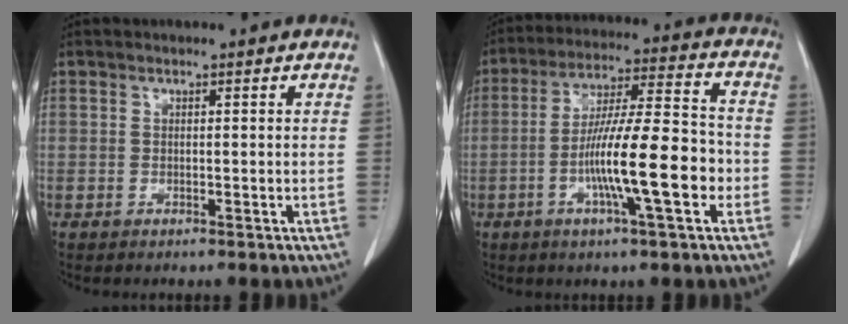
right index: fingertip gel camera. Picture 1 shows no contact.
{"total": 14.2, "force": [-3.9, 1.2, 13.6], "torque": [-0.234, 0.005, -0.069]}